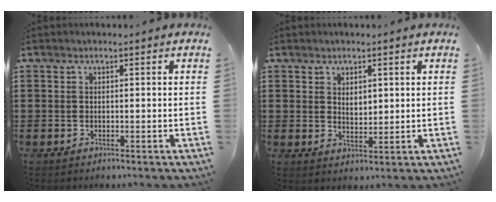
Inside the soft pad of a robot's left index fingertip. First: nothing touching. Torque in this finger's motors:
{"motor_torque": [0.14, -0.09, 0.08, 0.06]}